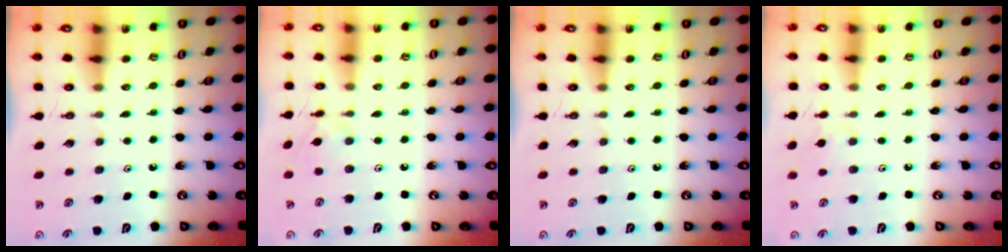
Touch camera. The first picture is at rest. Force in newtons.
{"total": 1.8, "press": 1.8, "slide": 0.1}
{"total": 0.0}
{"total": 4.3, "press": 4.3, "slide": 0.7}